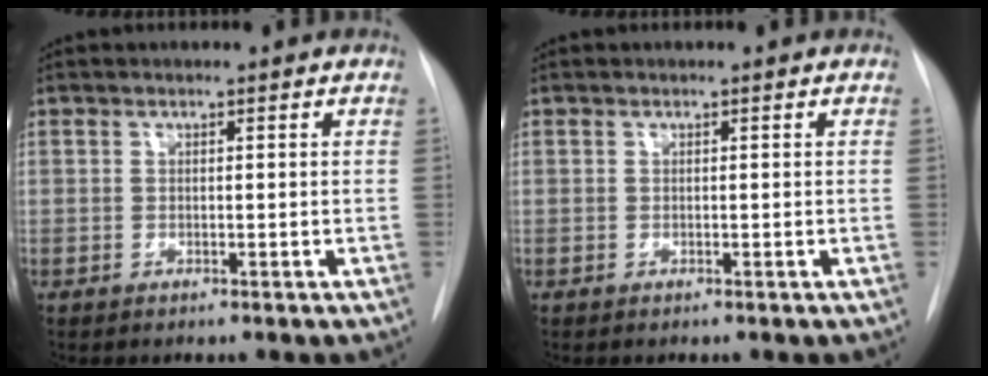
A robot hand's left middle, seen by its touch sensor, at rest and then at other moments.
{"total": 0.0}